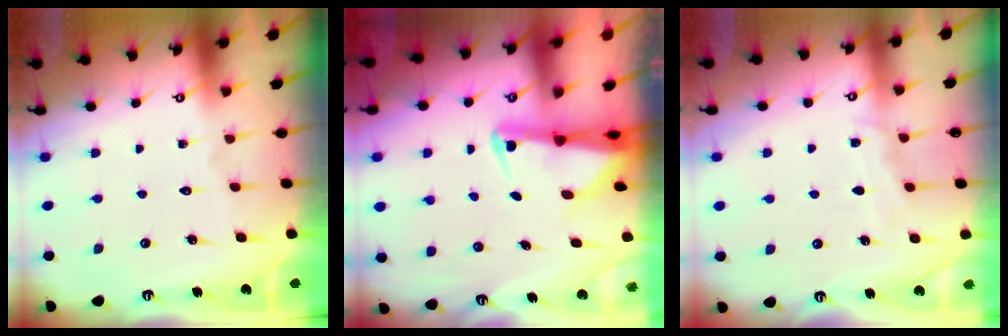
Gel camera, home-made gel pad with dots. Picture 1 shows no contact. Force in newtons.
{"total": 2.7, "press": 2.7, "slide": 0.4}
{"total": 4.7, "press": 4.7, "slide": 0.6}